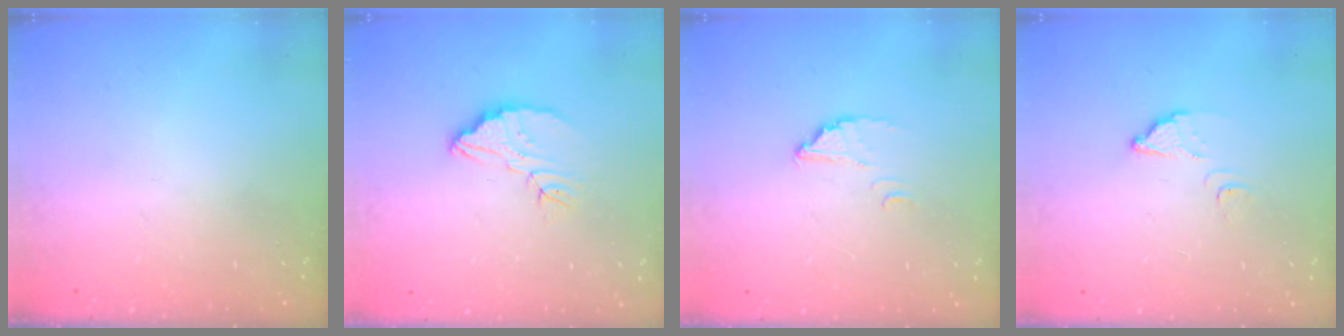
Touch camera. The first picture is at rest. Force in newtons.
{"total": 5.5, "press": 5.5, "slide": 0.3}
{"total": 2.7, "press": 2.7, "slide": 0.1}
{"total": 2.7, "press": 2.7, "slide": 0.3}